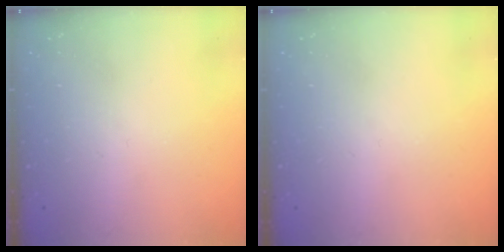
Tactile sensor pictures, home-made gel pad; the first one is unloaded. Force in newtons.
{"total": 0.0}